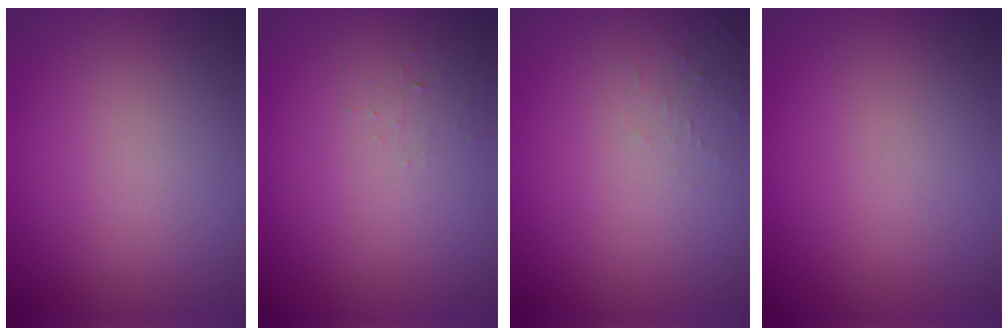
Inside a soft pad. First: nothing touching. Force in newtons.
{"total": 0.6, "press": 0.3, "slide": 0.6}
{"total": 0.9, "press": 0.9, "slide": 0.1}
{"total": 0.0}